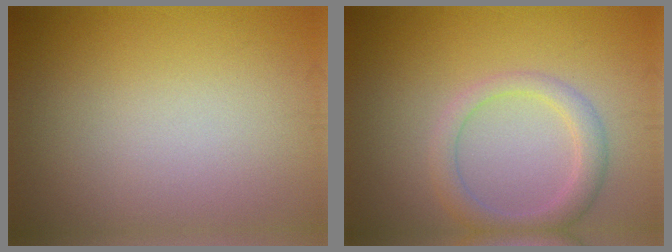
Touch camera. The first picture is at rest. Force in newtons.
{"total": 2.9, "press": 2.9, "slide": 0.1}